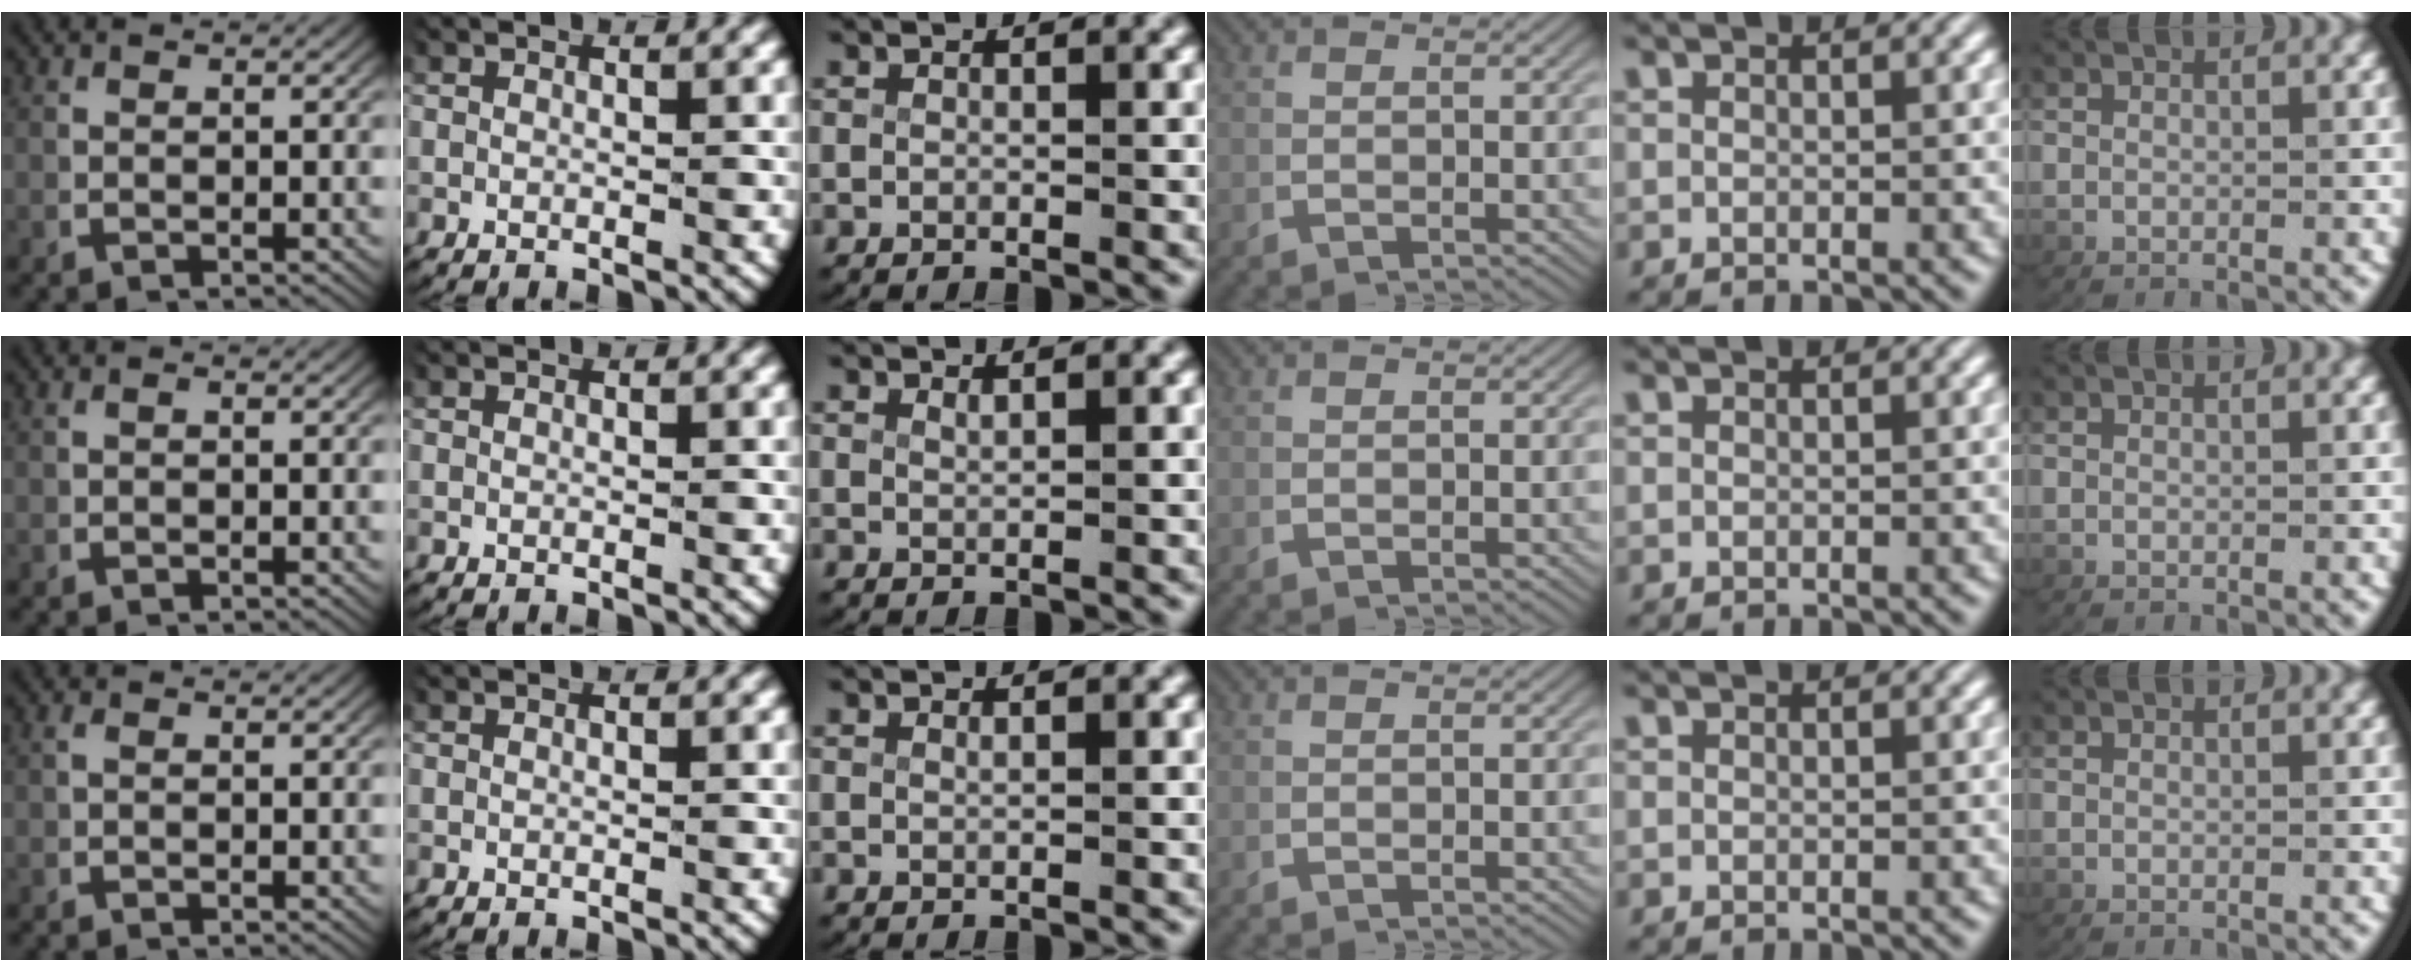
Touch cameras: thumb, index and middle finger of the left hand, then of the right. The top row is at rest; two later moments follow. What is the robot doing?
{"motion": "lift_and_place", "object": "paper"}